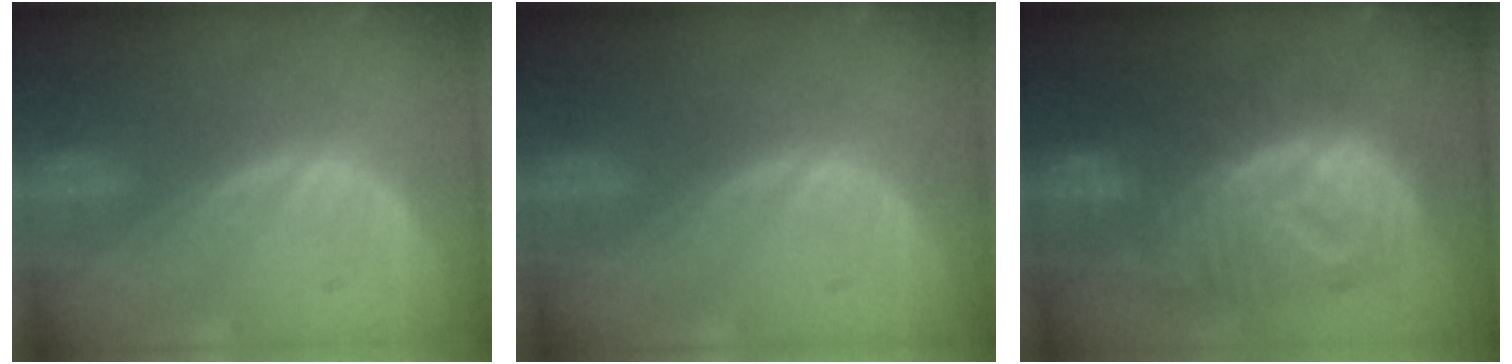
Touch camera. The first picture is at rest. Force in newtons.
{"total": 0.0}
{"total": 12.5, "press": 12.4, "slide": 1.1}